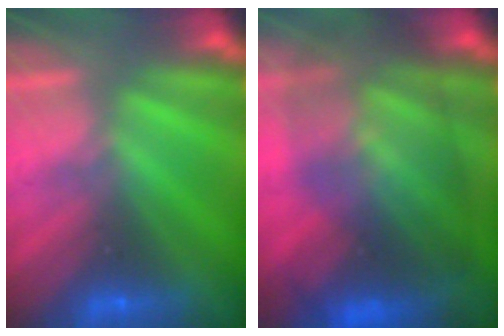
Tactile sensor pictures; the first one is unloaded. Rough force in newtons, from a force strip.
{"total": 7.7}